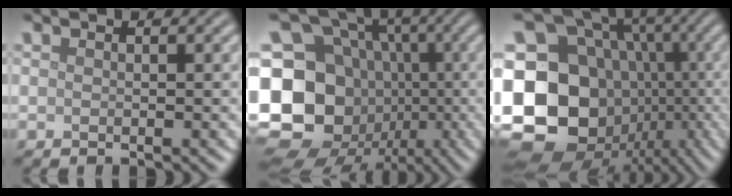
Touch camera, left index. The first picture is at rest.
{"total": 21.3, "force": [-3.6, 19.1, 8.8], "torque": [-0.204, 0.006, -0.106]}
{"total": 23.8, "force": [-3.7, 21.2, 10.1], "torque": [-0.214, 0.003, -0.091]}